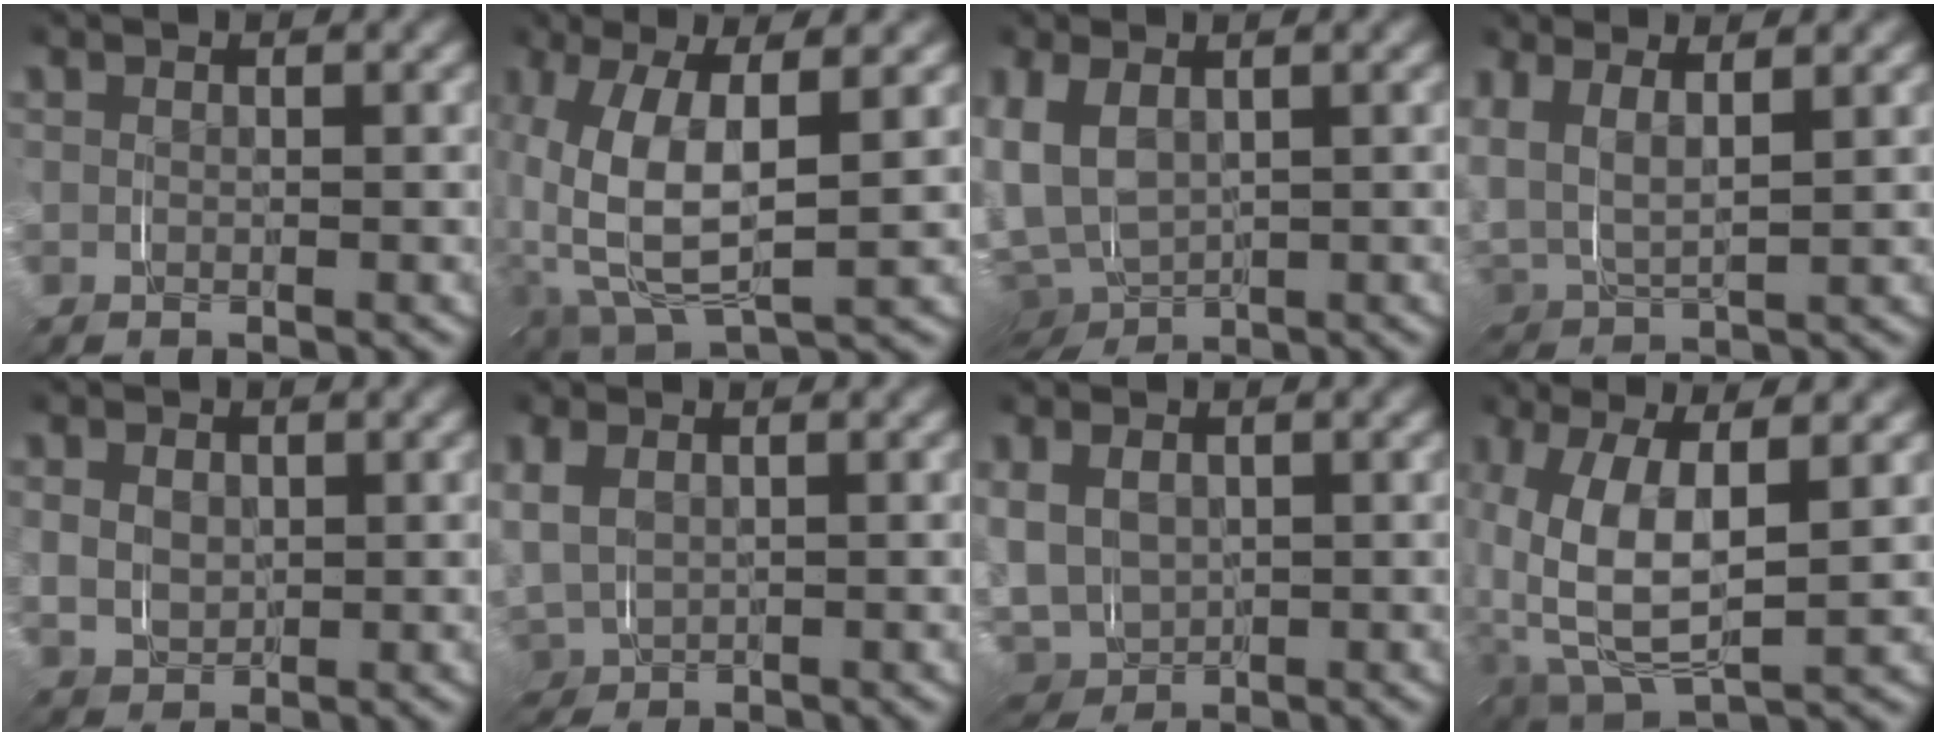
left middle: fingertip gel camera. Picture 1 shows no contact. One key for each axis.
{"total": 5.8, "fx": 0.5, "fy": 3.0, "fz": 5.0, "tx": -0.092, "ty": -0.006, "tz": 0.010}
{"total": 7.0, "fx": -2.2, "fy": 6.3, "fz": 2.2, "tx": -0.076, "ty": -0.033, "tz": -0.033}
{"total": 4.3, "fx": 1.8, "fy": 3.3, "fz": 2.1, "tx": -0.068, "ty": -0.011, "tz": 0.023}
{"total": 1.1, "fx": 0.3, "fy": 1.0, "fz": -0.3, "tx": 0.004, "ty": -0.011, "tz": 0.014}
{"total": 3.9, "fx": 0.1, "fy": 3.6, "fz": 1.4, "tx": -0.048, "ty": -0.014, "tz": 0.004}
{"total": 7.0, "fx": -1.3, "fy": 6.6, "fz": 2.0, "tx": -0.064, "ty": -0.031, "tz": -0.019}
{"total": 5.3, "fx": 0.4, "fy": 2.9, "fz": 4.4, "tx": -0.089, "ty": -0.012, "tz": 0.013}